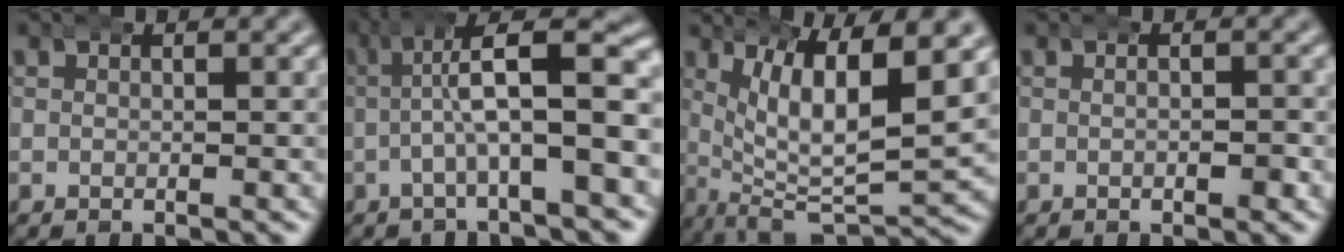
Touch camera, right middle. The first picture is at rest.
{"total": 8.8, "force": [1.1, 3.1, 8.1], "torque": [-0.111, 0.019, 0.010]}
{"total": 12.0, "force": [1.5, 6.0, 10.3], "torque": [-0.171, -0.019, 0.037]}
{"total": 1.4, "force": [-0.2, 0.8, 1.2], "torque": [-0.012, 0.007, -0.012]}